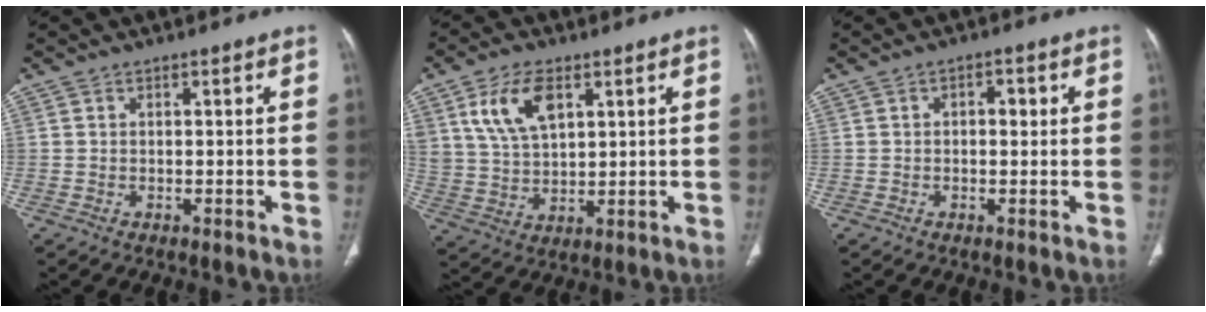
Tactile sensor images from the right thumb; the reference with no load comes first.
{"total": 10.6, "force": [4.7, 5.9, 7.4], "torque": [-0.130, -0.013, 0.099]}
{"total": 2.6, "force": [0.4, 1.6, 2.1], "torque": [-0.023, 0.009, 0.003]}